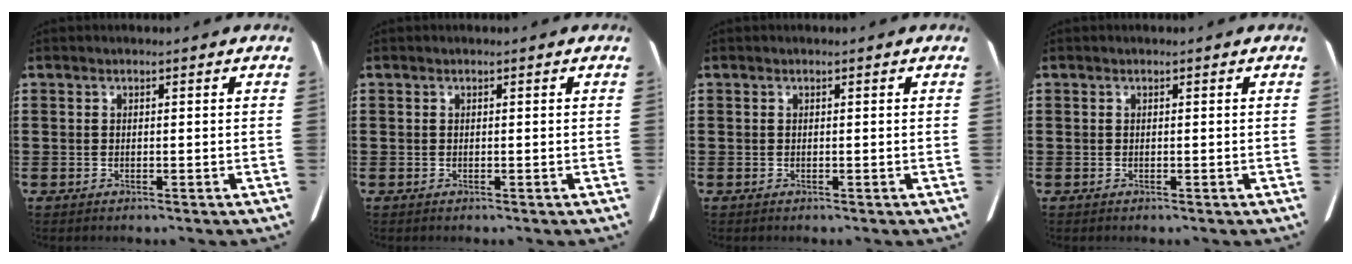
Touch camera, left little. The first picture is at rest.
{"total": 0.0}
{"total": 0.0}
{"total": 0.0}